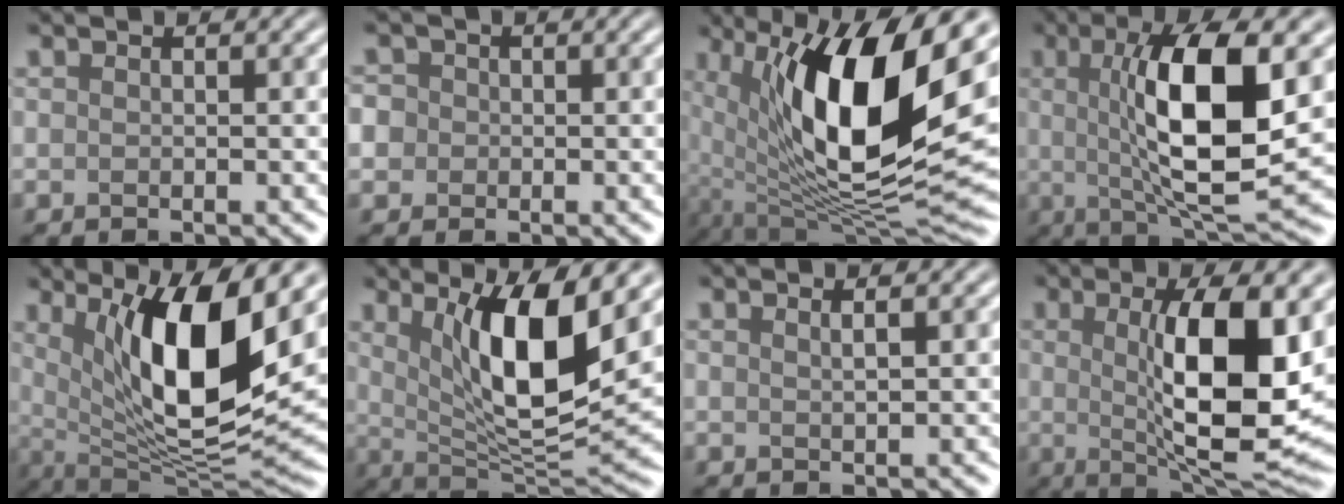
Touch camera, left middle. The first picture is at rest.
{"total": 4.0, "force": [0.7, 3.7, 1.5], "torque": [-0.023, 0.031, -0.015]}
{"total": 14.9, "force": [3.7, 5.3, 13.4], "torque": [-0.223, -0.016, 0.064]}
{"total": 10.5, "force": [1.2, 2.9, 10.0], "torque": [-0.159, -0.005, 0.026]}
{"total": 11.4, "force": [3.5, 3.3, 10.4], "torque": [-0.162, -0.016, 0.066]}
{"total": 9.4, "force": [3.0, 2.7, 8.5], "torque": [-0.139, -0.021, 0.059]}
{"total": 1.1, "force": [0.6, 0.3, 0.9], "torque": [-0.012, 0.005, 0.008]}
{"total": 11.2, "force": [0.9, 3.3, 10.7], "torque": [-0.160, -0.009, 0.021]}